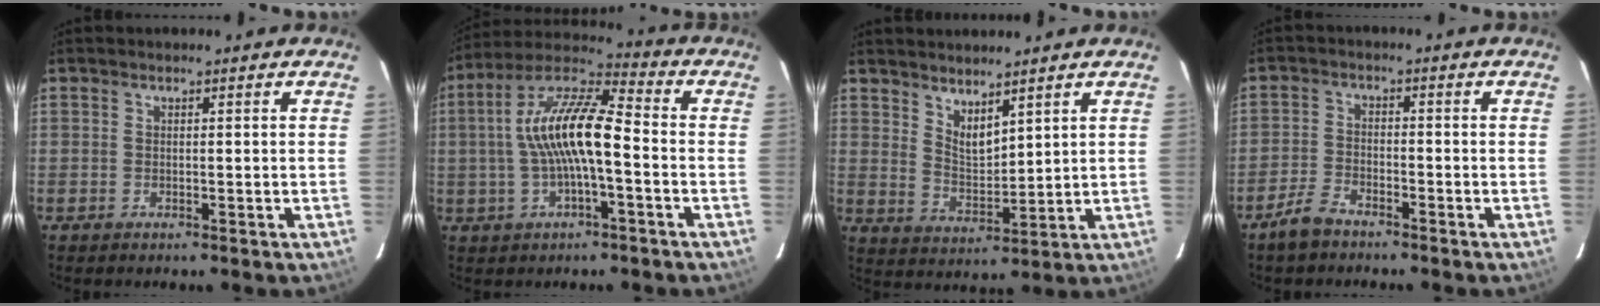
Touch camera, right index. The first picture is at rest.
{"total": 13.3, "force": [-1.4, 3.5, 12.7], "torque": [-0.242, 0.021, -0.029]}
{"total": 5.6, "force": [4.3, 2.0, 3.0], "torque": [-0.049, -0.009, 0.083]}
{"total": 4.8, "force": [-4.0, 1.8, 2.1], "torque": [-0.061, 0.006, -0.077]}